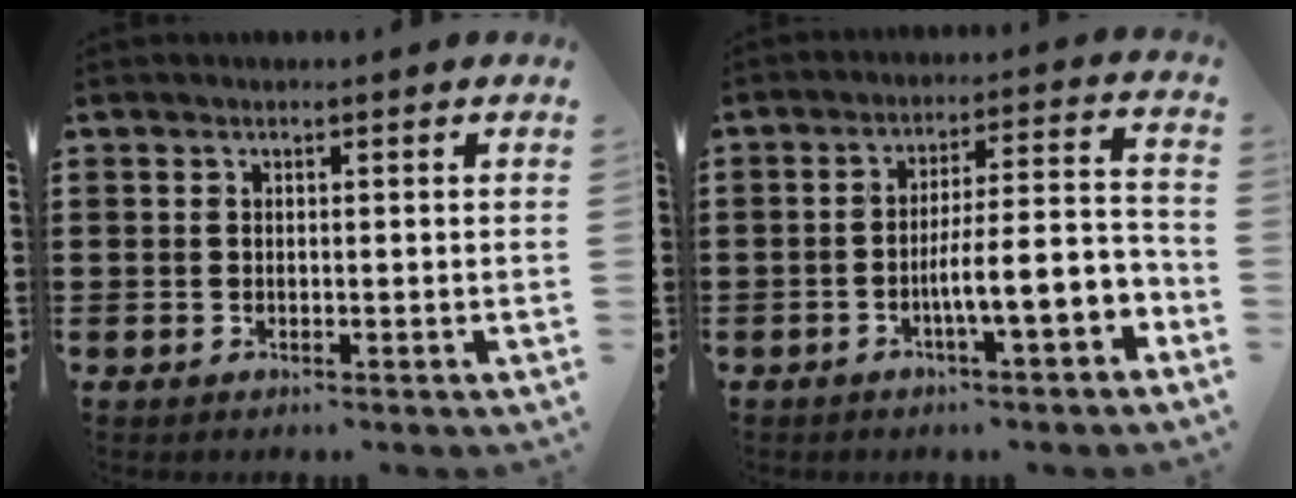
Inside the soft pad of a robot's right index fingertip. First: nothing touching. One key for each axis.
{"total": 8.8, "fx": -3.7, "fy": 1.5, "fz": 7.8, "tx": -0.115, "ty": -0.009, "tz": -0.068}